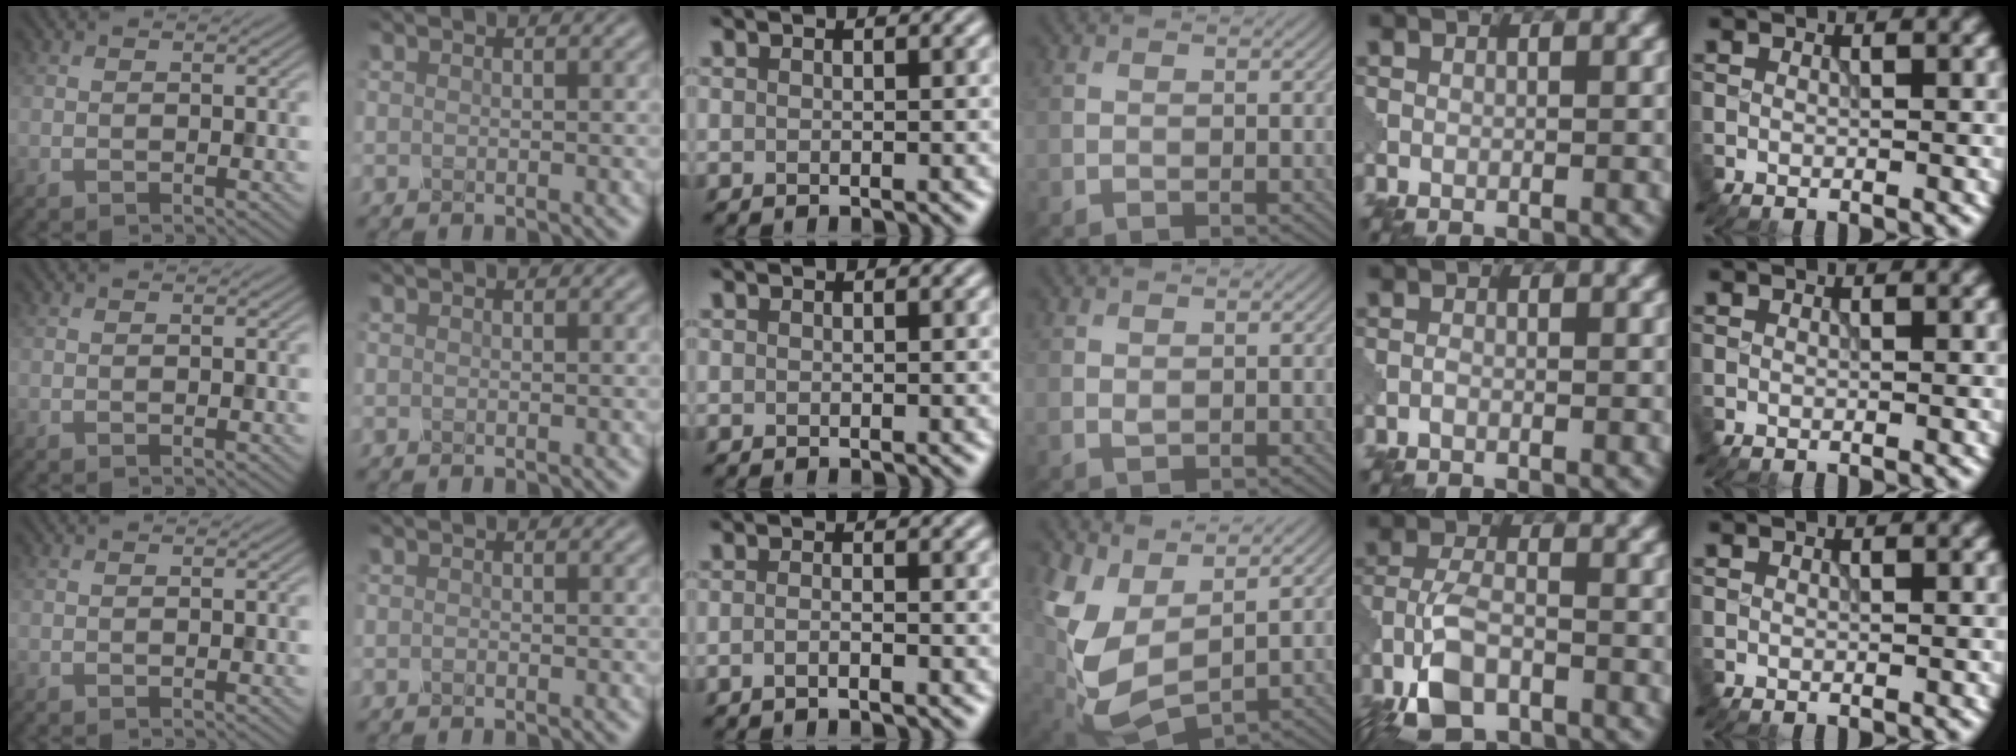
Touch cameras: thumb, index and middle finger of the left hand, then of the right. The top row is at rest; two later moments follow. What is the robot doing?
{"motion": "insert", "object": "pin"}